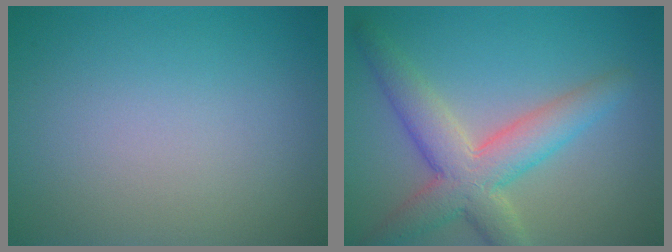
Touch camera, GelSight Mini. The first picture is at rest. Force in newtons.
{"total": 6.1, "press": 6.1, "slide": 0.4}